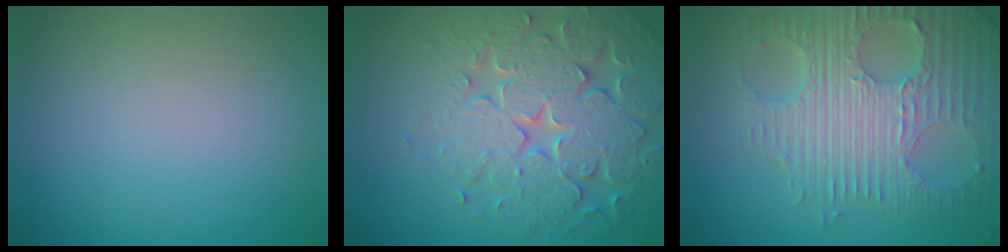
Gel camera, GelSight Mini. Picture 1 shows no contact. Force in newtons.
{"total": 7.7, "press": 7.6, "slide": 1.6}
{"total": 8.6, "press": 6.0, "slide": 6.1}